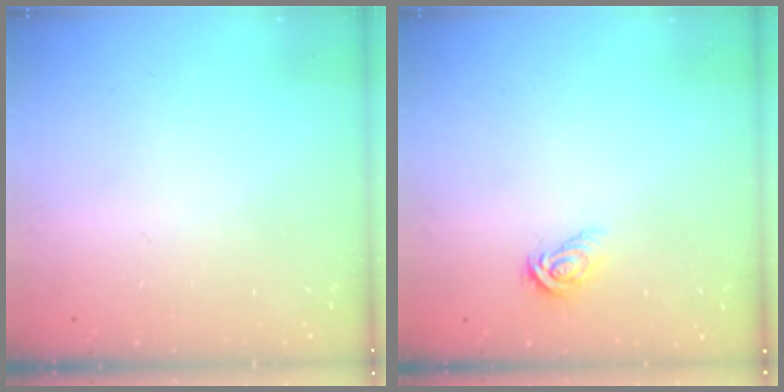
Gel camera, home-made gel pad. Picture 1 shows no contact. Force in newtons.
{"total": 5.8, "press": 5.8, "slide": 0.1}